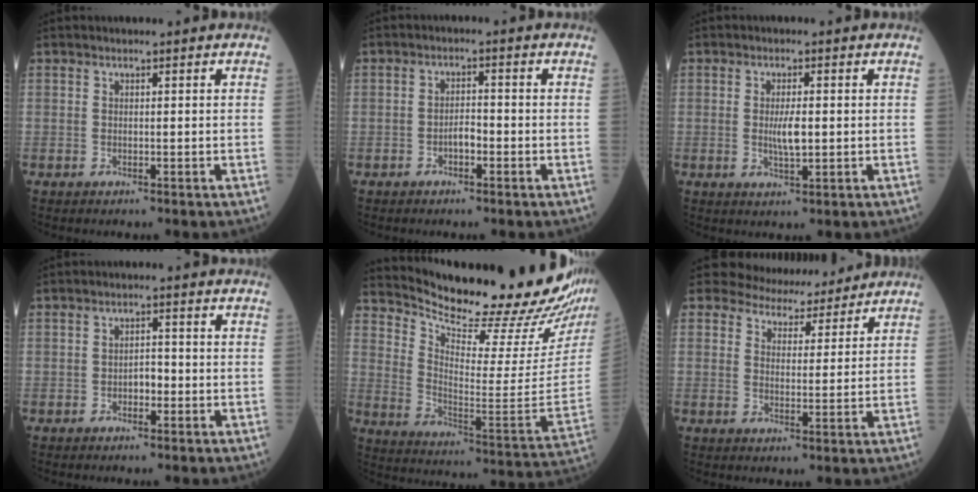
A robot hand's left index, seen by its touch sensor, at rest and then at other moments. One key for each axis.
{"total": 2.2, "fx": -1.2, "fy": 0.8, "fz": 1.6, "tx": -0.022, "ty": 0.003, "tz": -0.025}
{"total": 3.2, "fx": -0.2, "fy": 0.8, "fz": 3.1, "tx": -0.058, "ty": -0.007, "tz": -0.002}
{"total": 2.1, "fx": -1.0, "fy": 1.1, "fz": 1.5, "tx": -0.016, "ty": 0.003, "tz": -0.019}
{"total": 26.1, "fx": 23.5, "fy": 1.1, "fz": 11.1, "tx": -0.190, "ty": -0.124, "tz": 0.318}
{"total": 8.6, "fx": 8.1, "fy": 2.9, "fz": 1.0, "tx": -0.008, "ty": 0.004, "tz": 0.108}